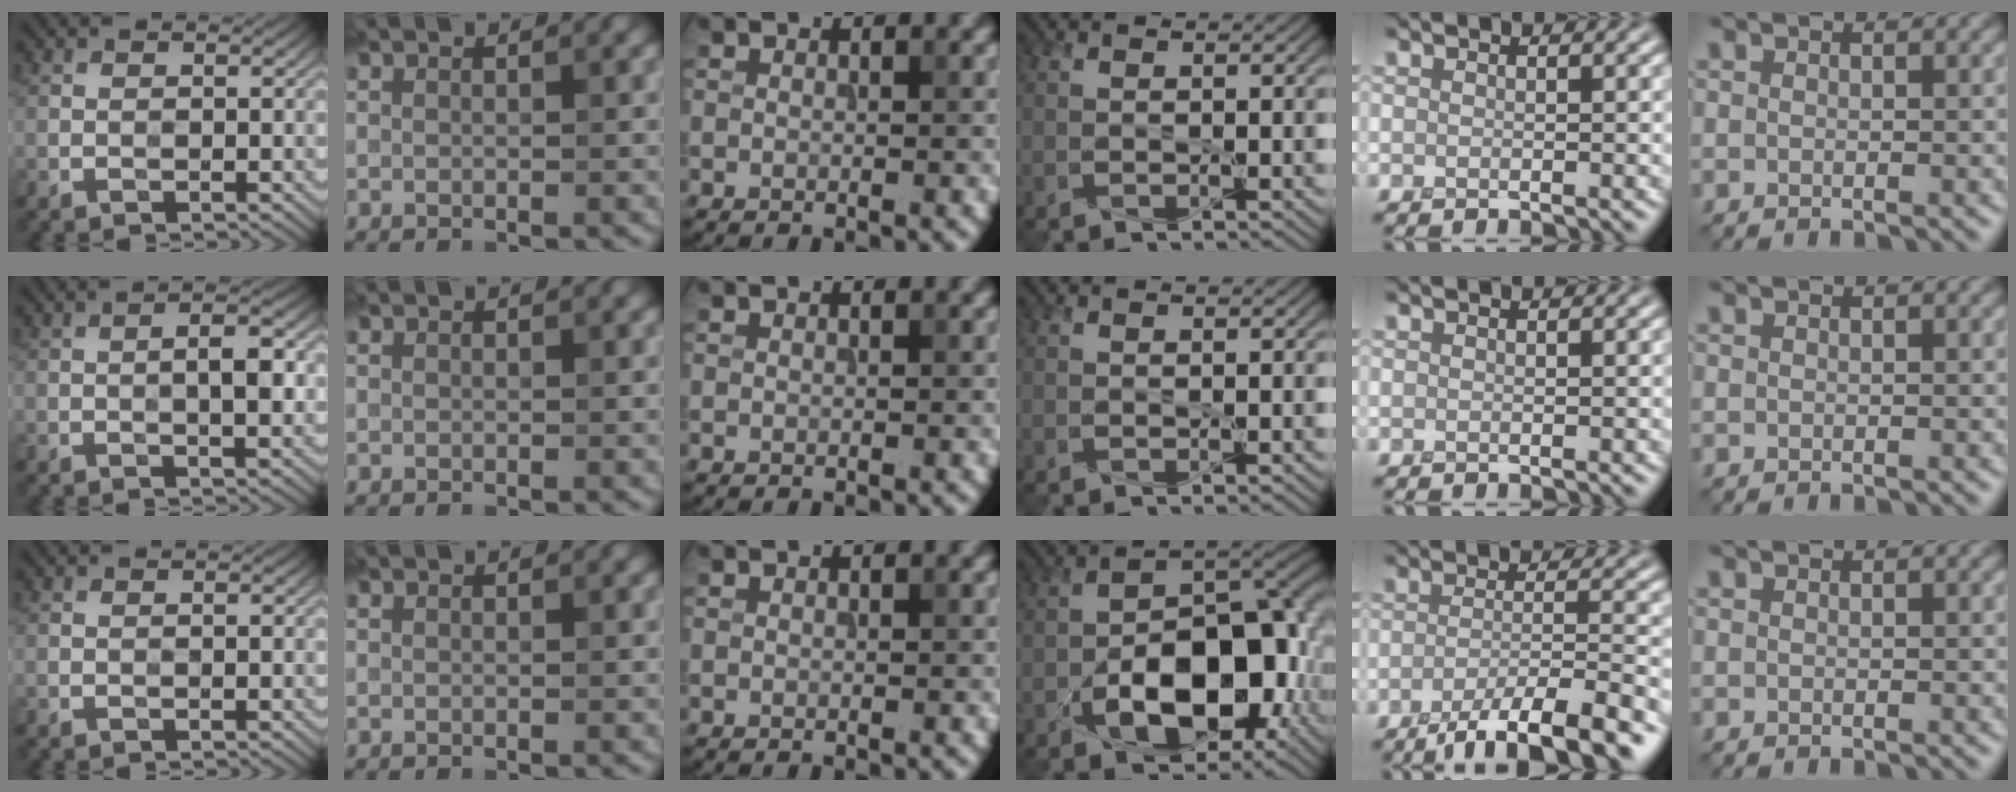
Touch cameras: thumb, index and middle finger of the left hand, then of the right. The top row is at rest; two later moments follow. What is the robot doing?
{"motion": "peel", "object": "bandage"}